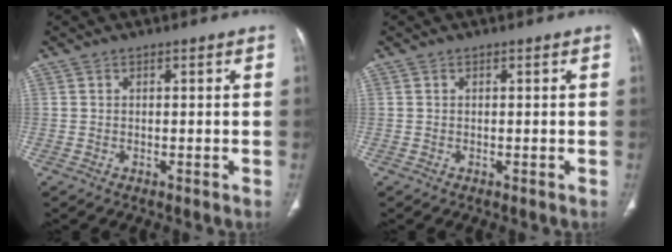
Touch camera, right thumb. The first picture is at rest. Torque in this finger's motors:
{"motor_torque": [0.00, 0.00, -0.07, 0.07, 0.01]}